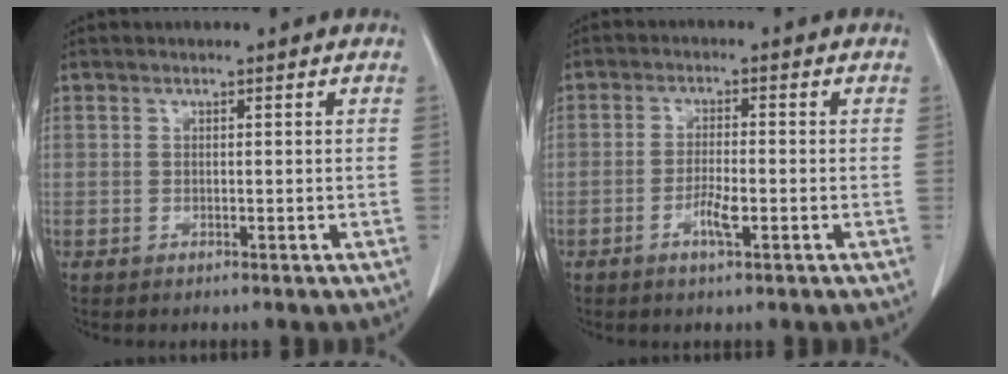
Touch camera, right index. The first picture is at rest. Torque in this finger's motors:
{"motor_torque": [0.07, -0.14, 0.01, 0.00]}